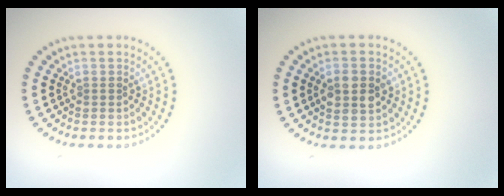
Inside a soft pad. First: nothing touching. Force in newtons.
{"total": 3.0, "press": 3.0, "slide": 0.1}